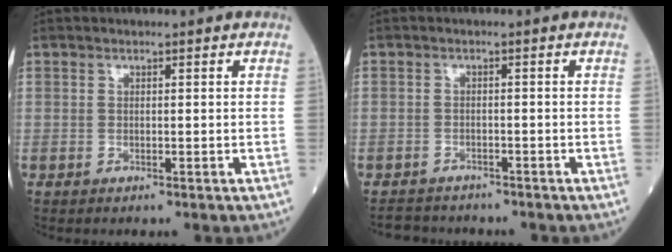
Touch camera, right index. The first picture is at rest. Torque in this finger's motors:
{"motor_torque": [-1.68, -0.46, -1.05, -0.16]}